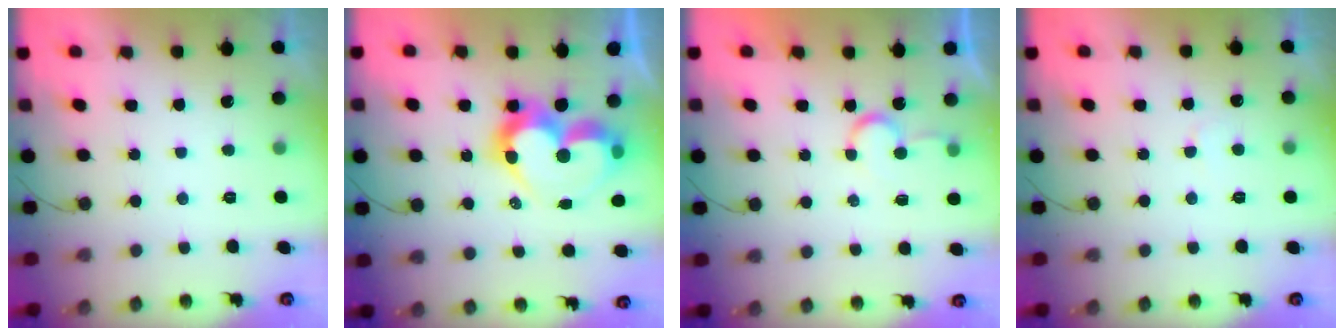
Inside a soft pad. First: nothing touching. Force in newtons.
{"total": 13.1, "press": 13.1, "slide": 1.3}
{"total": 5.8, "press": 5.8, "slide": 0.4}
{"total": 2.2, "press": 2.2, "slide": 0.2}